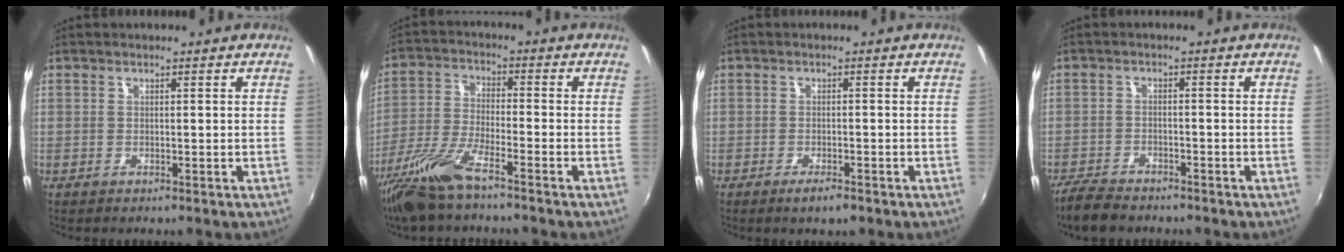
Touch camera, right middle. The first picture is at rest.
{"total": 10.3, "force": [-7.5, 1.7, 6.9], "torque": [-0.148, -0.018, -0.150]}
{"total": 2.7, "force": [-1.9, 0.8, 1.8], "torque": [-0.041, -0.007, -0.037]}
{"total": 6.1, "force": [-5.4, 2.1, 2.1], "torque": [-0.067, -0.014, -0.097]}